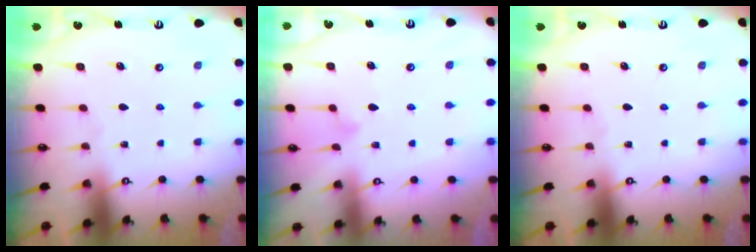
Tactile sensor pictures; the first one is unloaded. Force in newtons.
{"total": 5.8, "press": 5.8, "slide": 0.3}
{"total": 0.0}